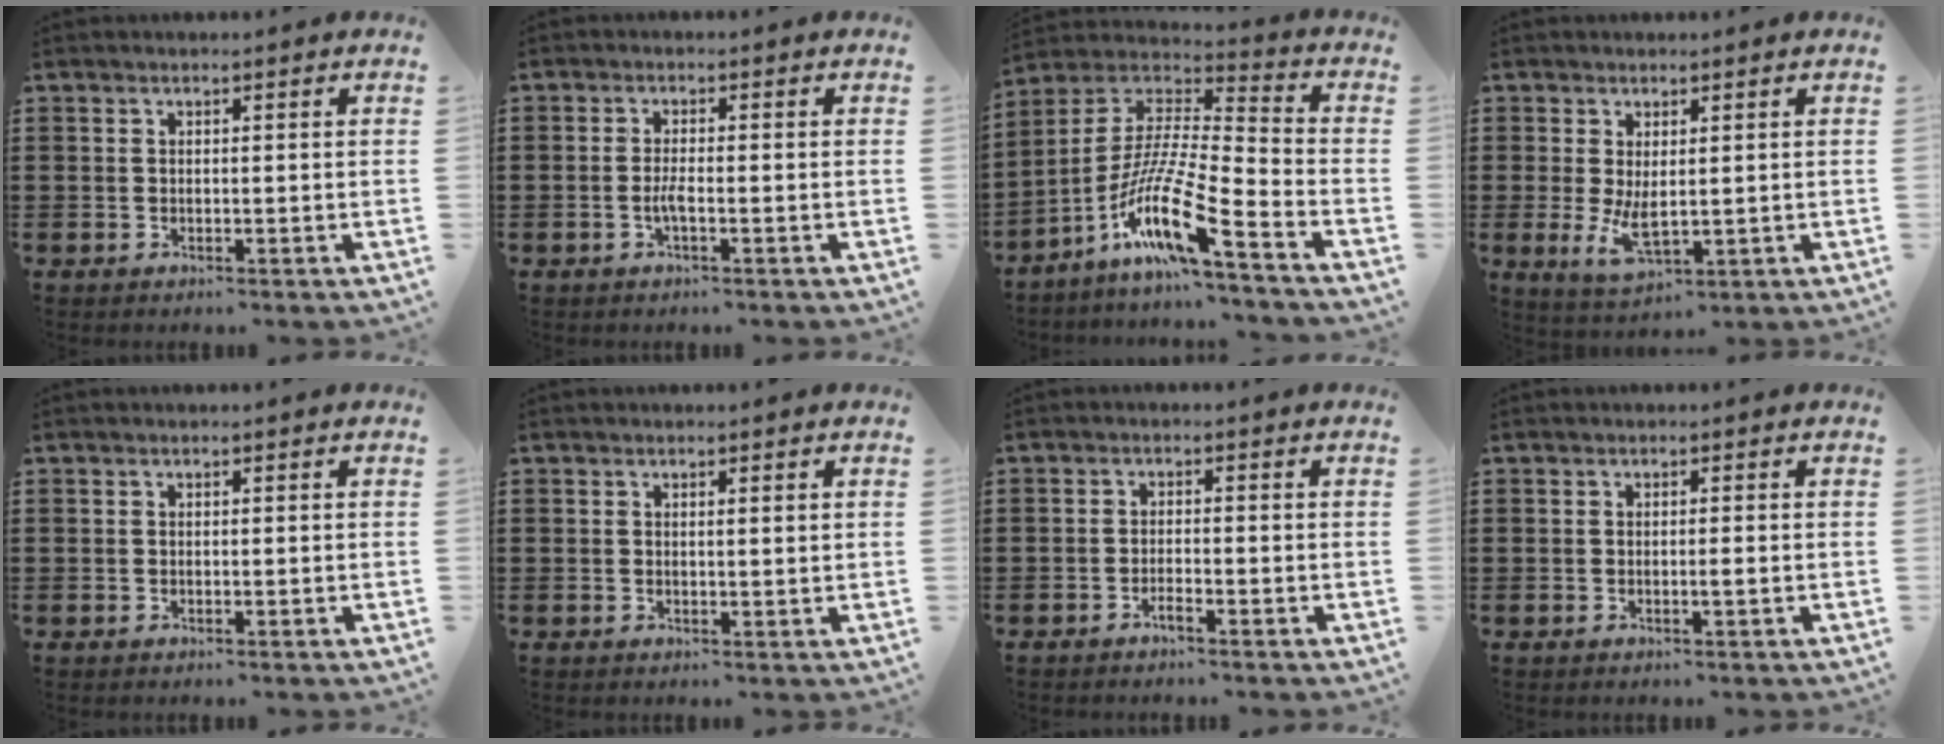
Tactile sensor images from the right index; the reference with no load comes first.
{"total": 2.2, "force": [-1.0, 0.2, 2.0], "torque": [-0.045, -0.006, -0.019]}
{"total": 14.1, "force": [-9.1, 1.3, 10.8], "torque": [-0.230, -0.010, -0.180]}
{"total": 4.8, "force": [0.2, 2.0, 4.4], "torque": [-0.087, -0.010, 0.002]}
{"total": 0.0}
{"total": 0.7, "force": [0.3, 0.0, 0.6], "torque": [-0.012, 0.001, 0.006]}
{"total": 1.4, "force": [-1.2, 0.0, 0.8], "torque": [-0.015, -0.003, -0.022]}
{"total": 0.9, "force": [-0.3, -0.1, 0.8], "torque": [-0.013, -0.005, -0.005]}